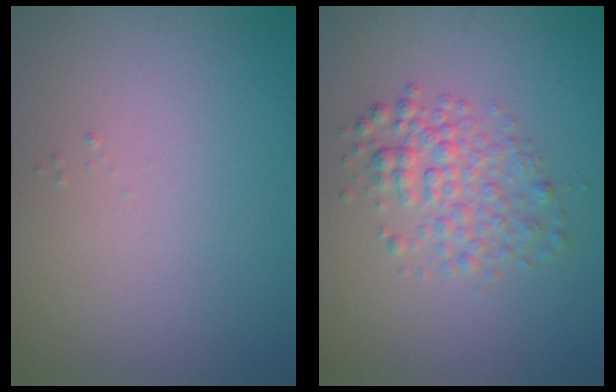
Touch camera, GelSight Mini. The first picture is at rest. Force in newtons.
{"total": 3.1, "press": 3.1, "slide": 0.1}